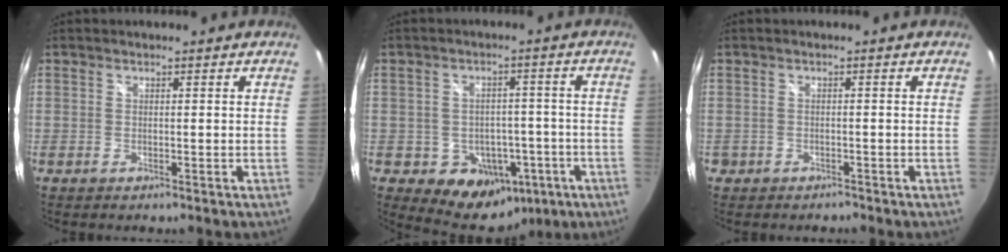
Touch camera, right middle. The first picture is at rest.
{"total": 11.4, "force": [-4.7, 9.2, 4.7], "torque": [-0.089, 0.022, -0.036]}
{"total": 1.4, "force": [-1.0, 1.0, 0.1], "torque": [-0.008, 0.000, -0.014]}